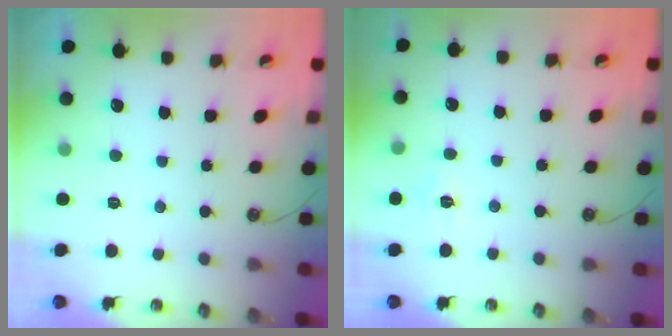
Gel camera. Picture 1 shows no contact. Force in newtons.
{"total": 7.0, "press": 6.9, "slide": 0.7}